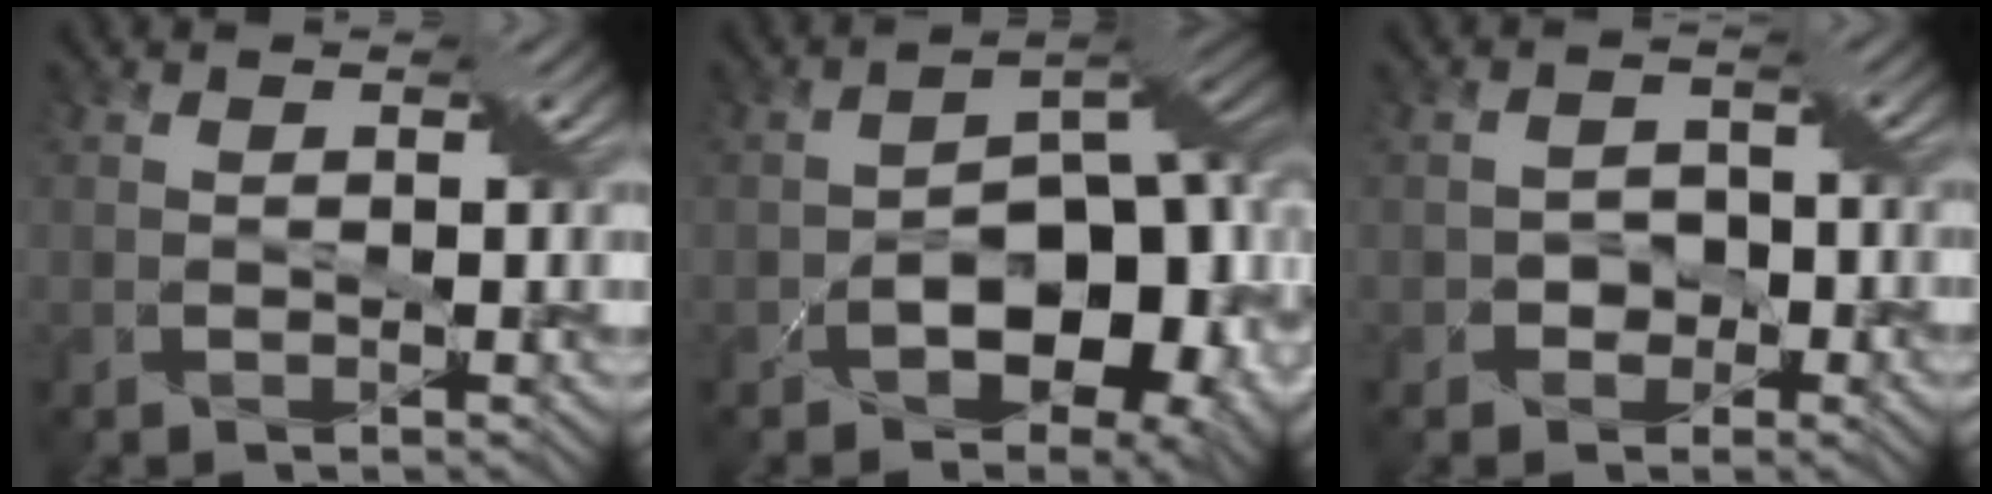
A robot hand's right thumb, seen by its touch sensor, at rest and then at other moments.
{"total": 13.8, "force": [-4.4, 8.4, 10.1], "torque": [-0.118, -0.020, -0.058]}
{"total": 2.6, "force": [-1.2, 2.1, 0.9], "torque": [-0.011, 0.006, -0.020]}